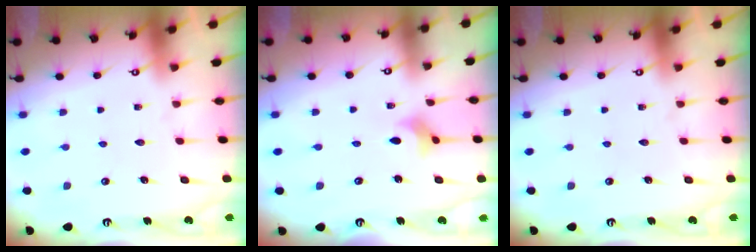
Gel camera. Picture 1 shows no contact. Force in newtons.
{"total": 2.7, "press": 2.6, "slide": 0.6}
{"total": 0.0}